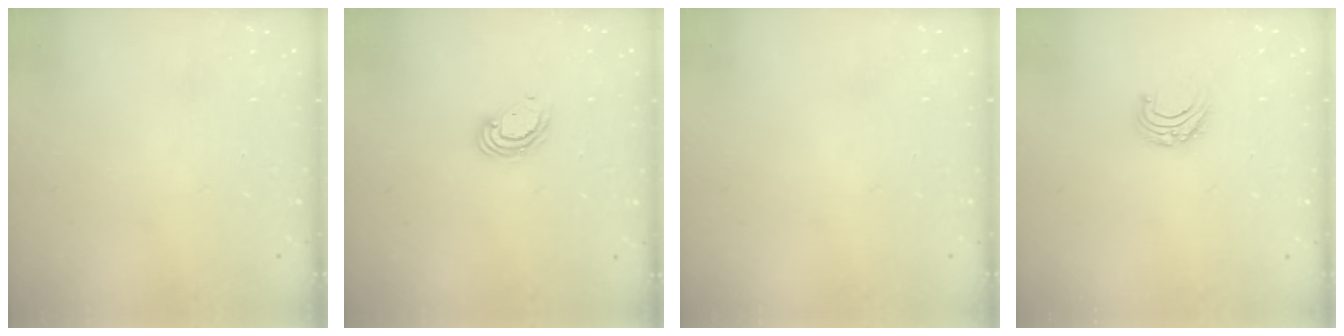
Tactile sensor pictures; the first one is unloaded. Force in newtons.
{"total": 4.5, "press": 4.5, "slide": 0.1}
{"total": 0.0}
{"total": 5.2, "press": 5.2, "slide": 0.5}